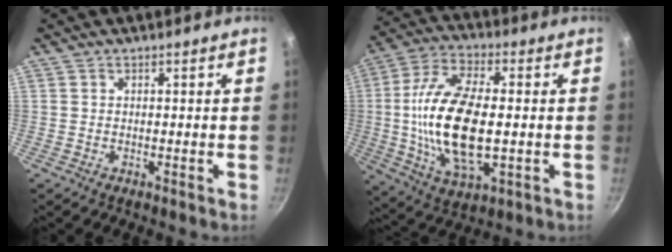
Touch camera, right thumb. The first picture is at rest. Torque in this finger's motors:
{"motor_torque": [-0.49, 1.93, 1.90, 0.21, 0.37]}